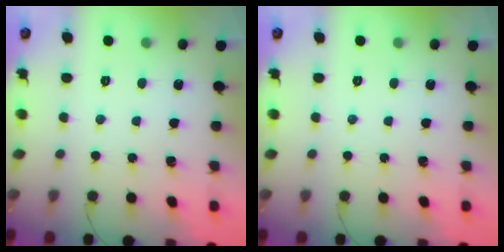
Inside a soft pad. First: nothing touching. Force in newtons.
{"total": 0.0}